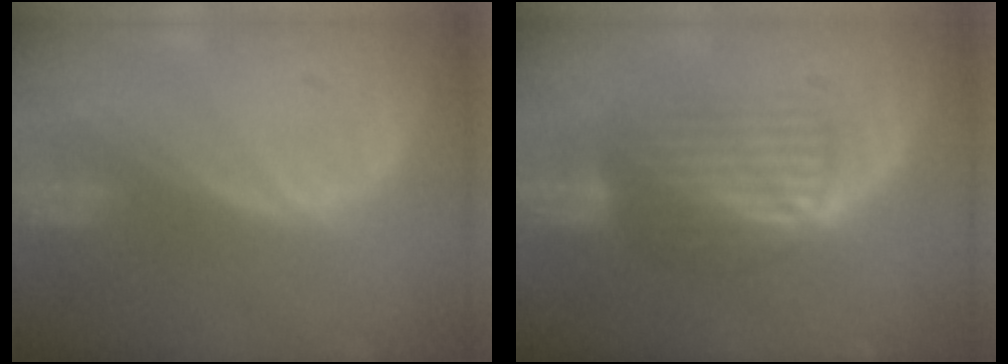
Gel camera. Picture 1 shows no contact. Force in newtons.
{"total": 6.9, "press": 6.5, "slide": 2.3}